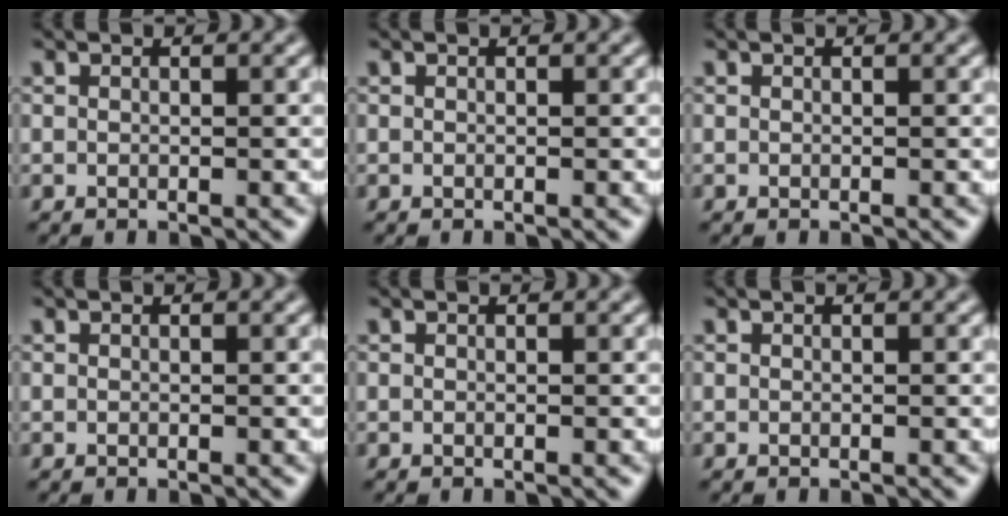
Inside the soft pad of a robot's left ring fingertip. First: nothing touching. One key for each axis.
{"total": 0.0}
{"total": 0.0}
{"total": 0.0}
{"total": 0.0}
{"total": 0.0}